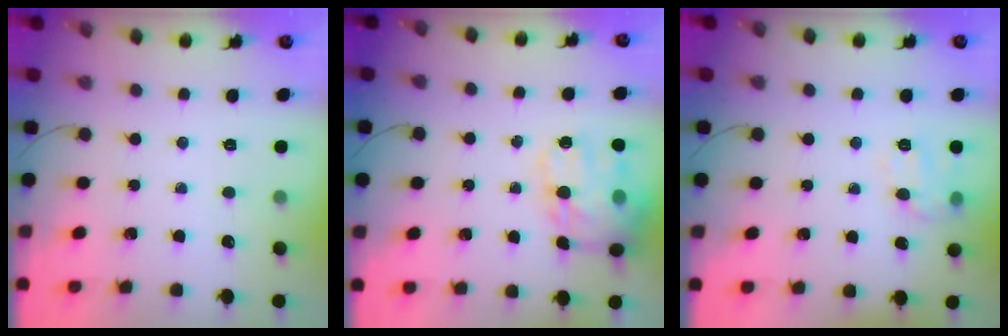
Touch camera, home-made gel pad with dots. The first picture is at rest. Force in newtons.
{"total": 17.9, "press": 17.6, "slide": 3.1}
{"total": 9.5, "press": 9.5, "slide": 0.3}